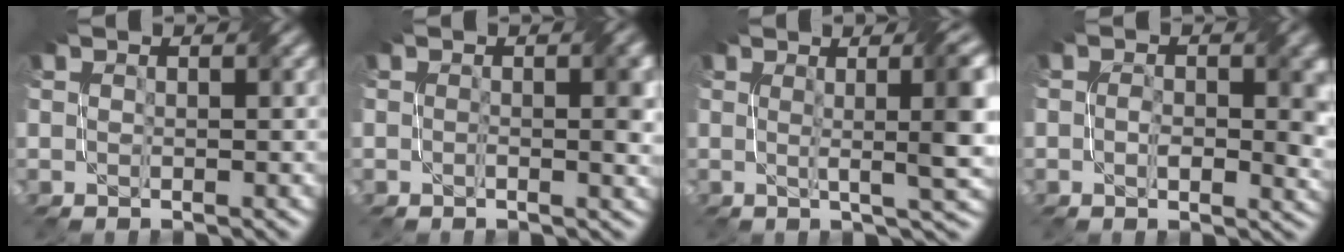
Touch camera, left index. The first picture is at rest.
{"total": 2.4, "force": [0.0, 0.7, 2.3], "torque": [-0.031, -0.001, -0.002]}
{"total": 8.2, "force": [1.2, 2.2, 7.8], "torque": [-0.073, 0.008, 0.018]}
{"total": 4.8, "force": [-0.1, 2.6, 4.0], "torque": [-0.053, -0.004, -0.004]}